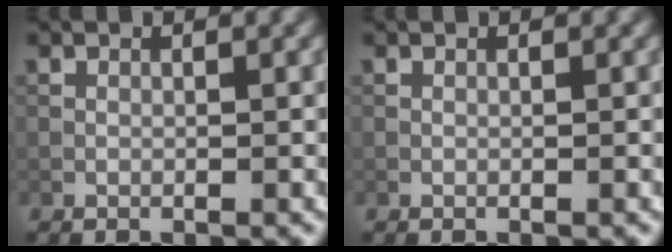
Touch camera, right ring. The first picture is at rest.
{"total": 0.0}